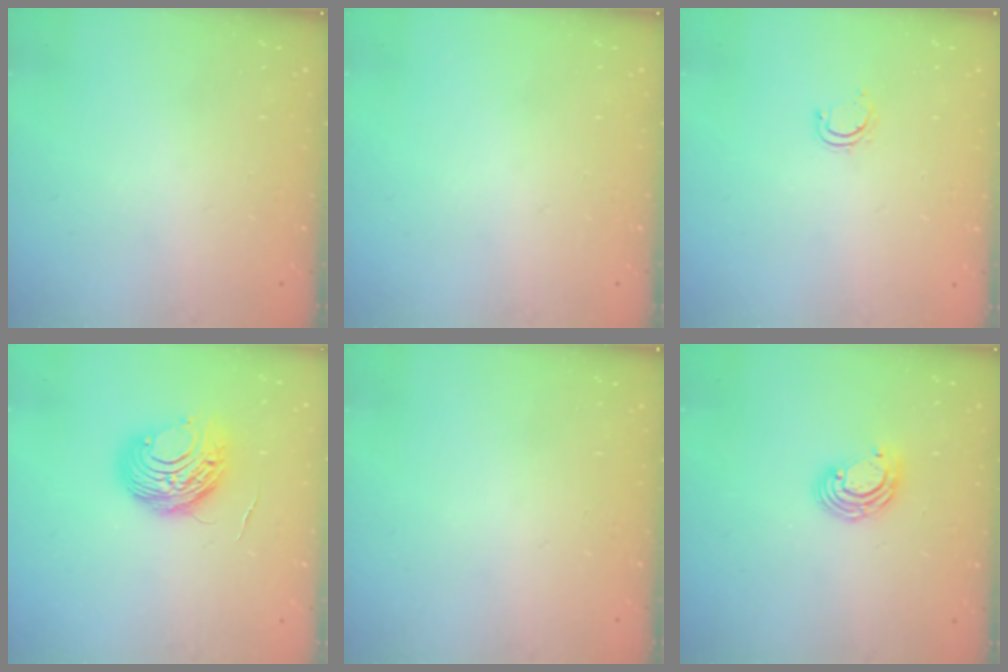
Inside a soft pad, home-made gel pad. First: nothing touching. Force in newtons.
{"total": 0.0}
{"total": 4.0, "press": 3.9, "slide": 0.4}
{"total": 10.1, "press": 10.1, "slide": 0.8}
{"total": 0.0}
{"total": 6.5, "press": 6.4, "slide": 0.8}